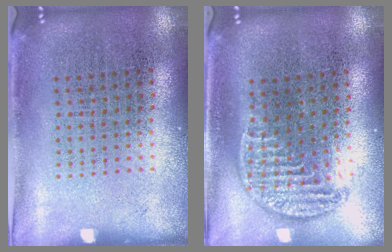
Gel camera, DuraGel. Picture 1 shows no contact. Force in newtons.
{"total": 1.2, "press": 1.1, "slide": 0.5}